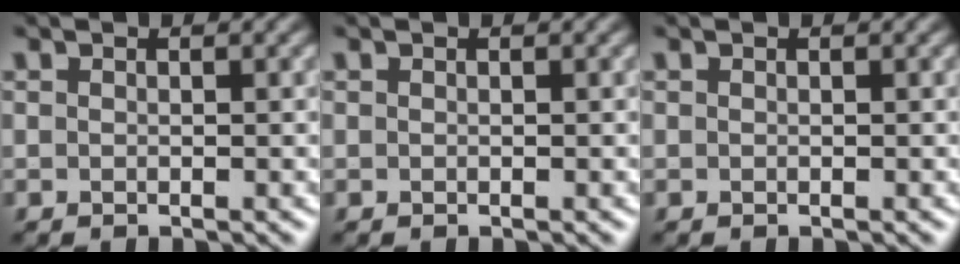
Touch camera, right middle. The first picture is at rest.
{"total": 0.0}
{"total": 0.0}